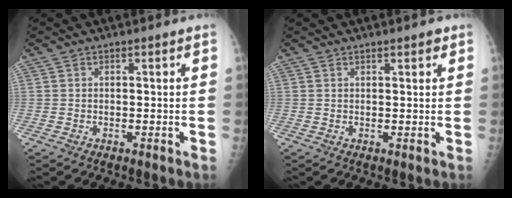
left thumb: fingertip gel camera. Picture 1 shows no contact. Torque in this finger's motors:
{"motor_torque": [-0.18, -0.03, -0.35, -0.26, 0.03]}